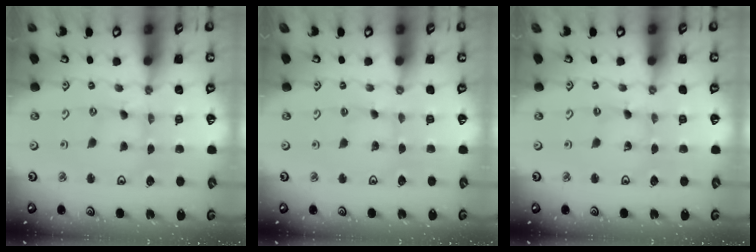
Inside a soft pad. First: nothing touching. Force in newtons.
{"total": 1.2, "press": 1.2, "slide": 0.2}
{"total": 0.0}